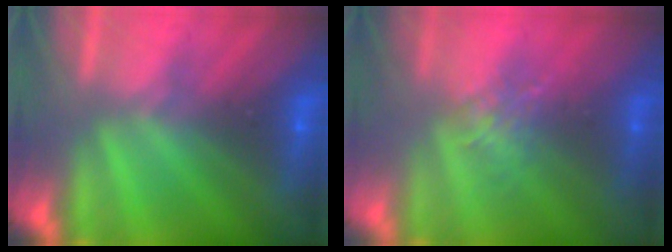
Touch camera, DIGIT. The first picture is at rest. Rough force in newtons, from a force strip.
{"total": 1.9}